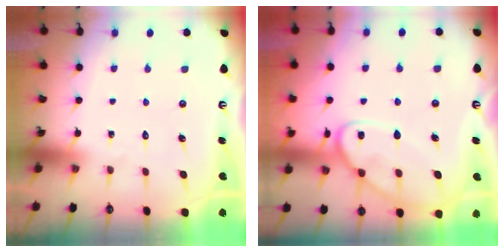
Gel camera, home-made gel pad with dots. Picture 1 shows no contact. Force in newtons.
{"total": 11.6, "press": 11.6, "slide": 0.9}